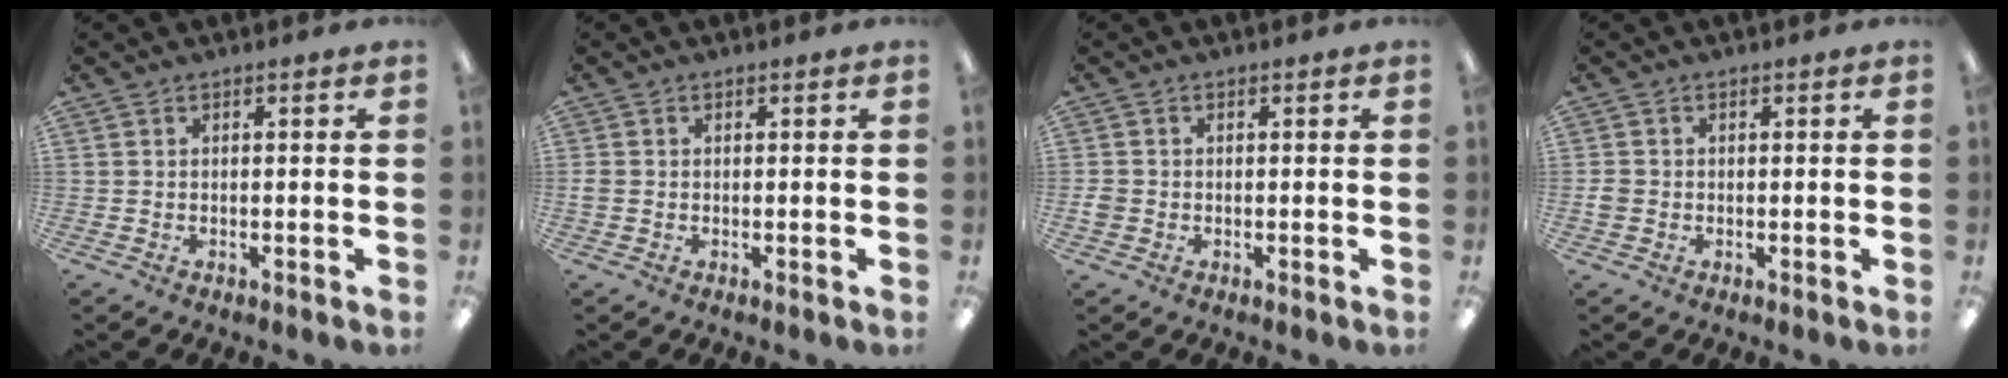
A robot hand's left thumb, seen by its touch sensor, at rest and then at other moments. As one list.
[{"total": 1.2, "force": [-0.2, 1.0, 0.6], "torque": [-0.010, 0.004, -0.003]}, {"total": 1.9, "force": [-0.4, 1.8, 0.7], "torque": [-0.010, 0.005, -0.008]}, {"total": 1.8, "force": [-0.4, 1.7, 0.6], "torque": [-0.010, 0.004, -0.008]}]